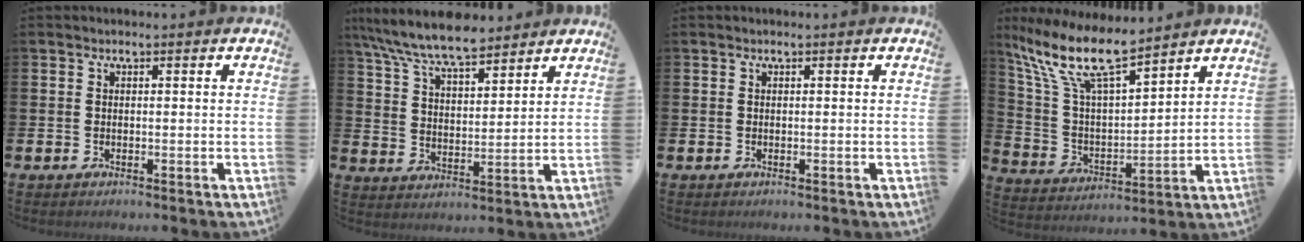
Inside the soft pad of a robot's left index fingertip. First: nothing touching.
{"total": 8.3, "force": [7.6, 1.4, 3.2], "torque": [-0.091, -0.031, 0.137]}
{"total": 0.0}
{"total": 11.8, "force": [9.8, 2.3, 6.2], "torque": [-0.162, -0.049, 0.172]}